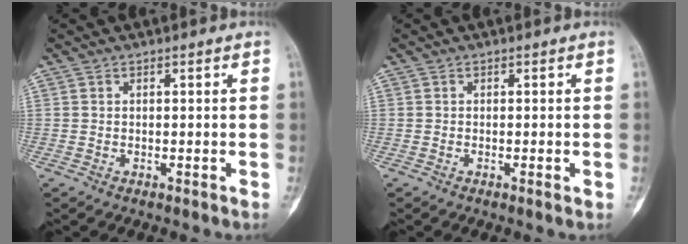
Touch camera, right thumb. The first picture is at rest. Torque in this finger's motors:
{"motor_torque": [-0.64, -0.32, -0.46, 0.04, 0.08]}